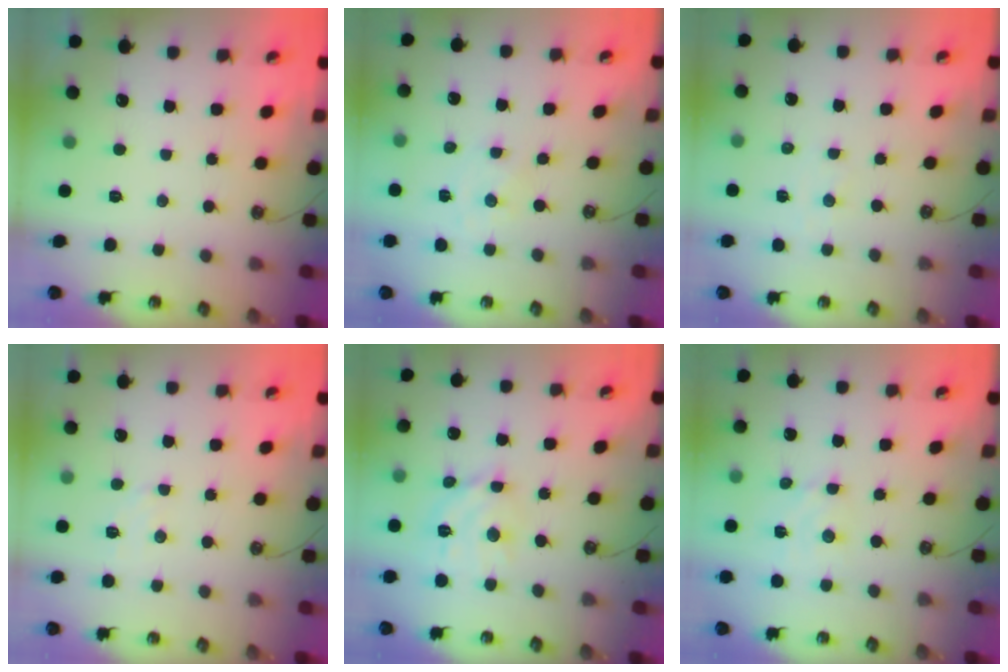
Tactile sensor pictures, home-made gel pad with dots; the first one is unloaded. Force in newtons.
{"total": 0.0}
{"total": 1.9, "press": 1.9, "slide": 0.3}
{"total": 5.2, "press": 5.2, "slide": 0.8}
{"total": 11.1, "press": 11.1, "slide": 0.6}
{"total": 2.5, "press": 2.5, "slide": 0.3}